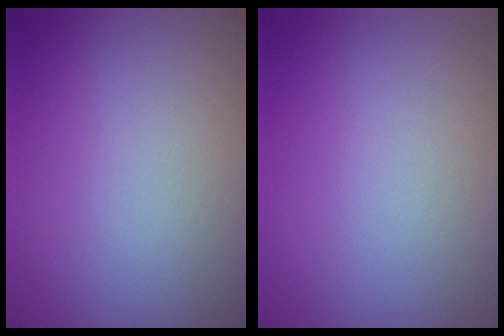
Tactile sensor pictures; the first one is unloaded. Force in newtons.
{"total": 0.0}